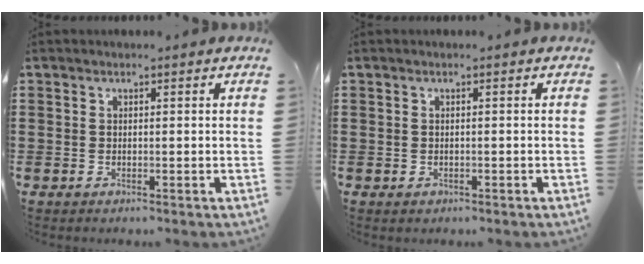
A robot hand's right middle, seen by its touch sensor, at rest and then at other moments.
{"total": 0.6, "force": [-0.3, 0.5, 0.1], "torque": [-0.004, 0.003, -0.006]}